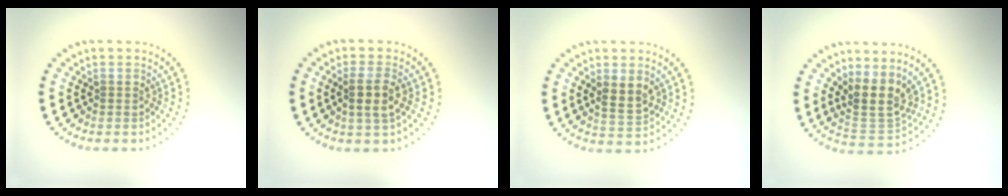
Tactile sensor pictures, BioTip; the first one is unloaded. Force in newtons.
{"total": 2.5, "press": 2.3, "slide": 0.9}
{"total": 2.4, "press": 2.3, "slide": 0.7}
{"total": 3.8, "press": 3.1, "slide": 2.2}